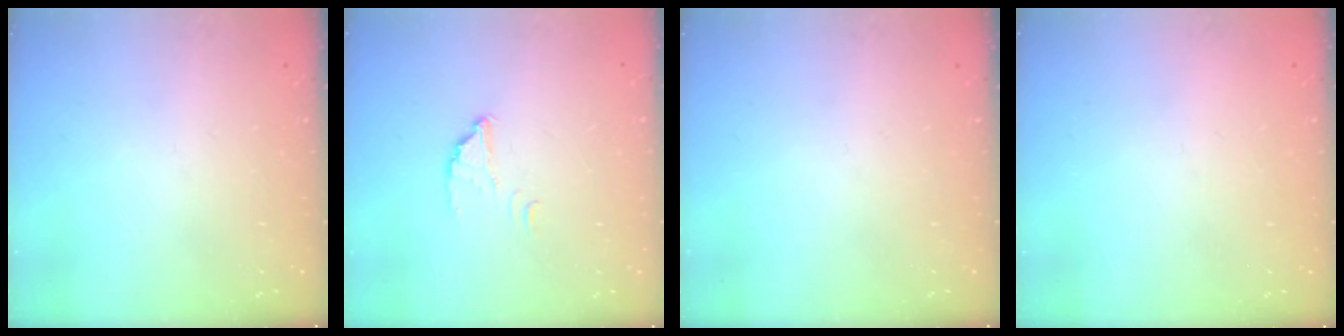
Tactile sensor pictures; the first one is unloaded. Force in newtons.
{"total": 2.7, "press": 2.7, "slide": 0.1}
{"total": 0.0}
{"total": 2.2, "press": 2.2, "slide": 0.1}